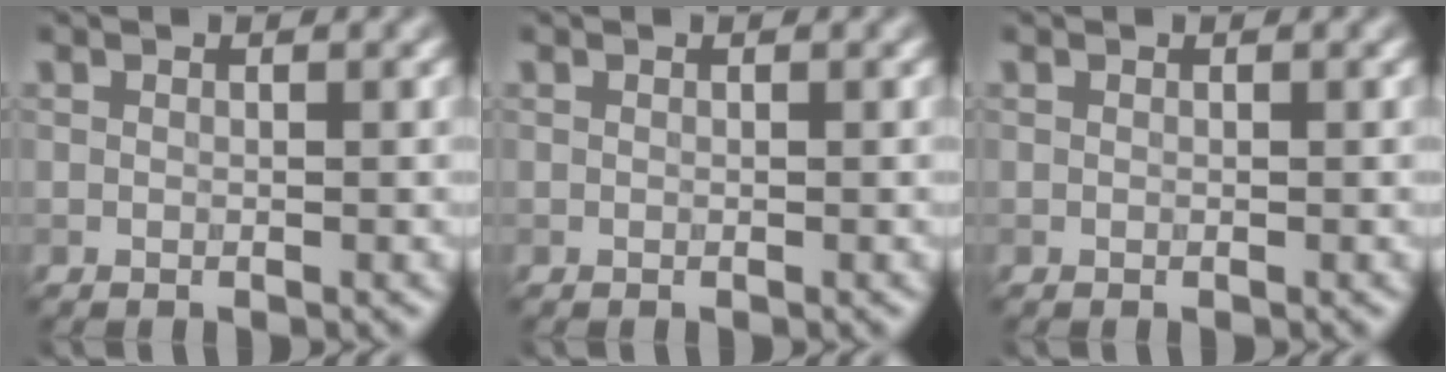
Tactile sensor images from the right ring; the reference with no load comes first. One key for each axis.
{"total": 0.0}
{"total": 0.0}